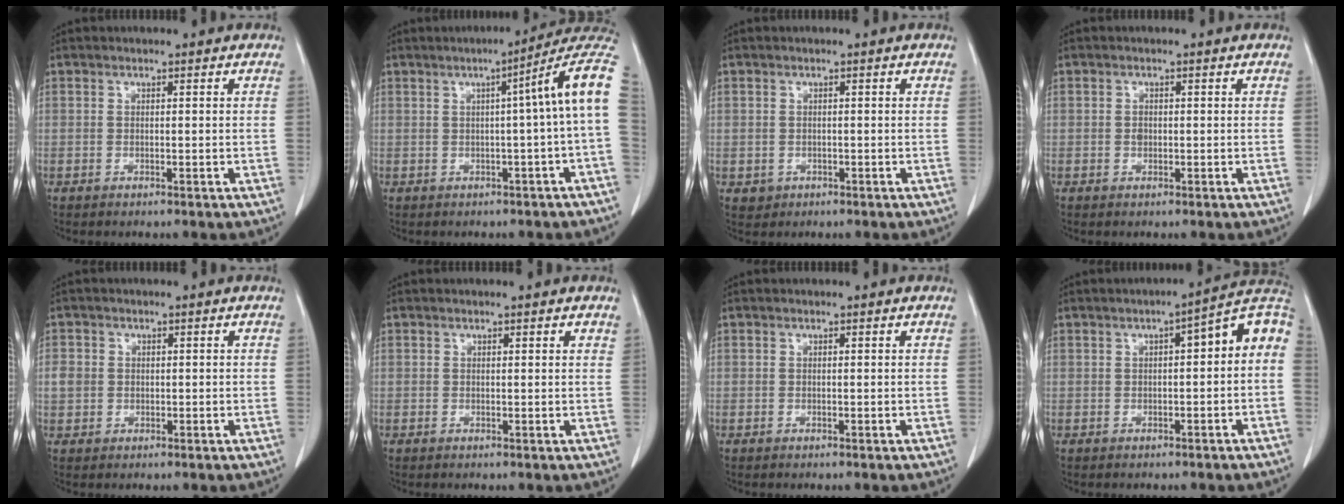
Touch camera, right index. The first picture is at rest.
{"total": 9.5, "force": [1.1, -1.1, 9.4], "torque": [-0.104, 0.030, 0.004]}
{"total": 1.7, "force": [-0.5, 1.6, 0.2], "torque": [-0.001, 0.004, -0.001]}
{"total": 0.9, "force": [-0.1, 0.7, 0.6], "torque": [-0.012, 0.002, 0.000]}
{"total": 3.0, "force": [0.1, 2.7, 1.1], "torque": [-0.021, 0.011, 0.006]}
{"total": 0.8, "force": [0.6, 0.2, 0.4], "torque": [-0.006, 0.001, 0.005]}
{"total": 0.0}
{"total": 7.8, "force": [0.7, 1.8, 7.6], "torque": [-0.100, 0.036, 0.003]}